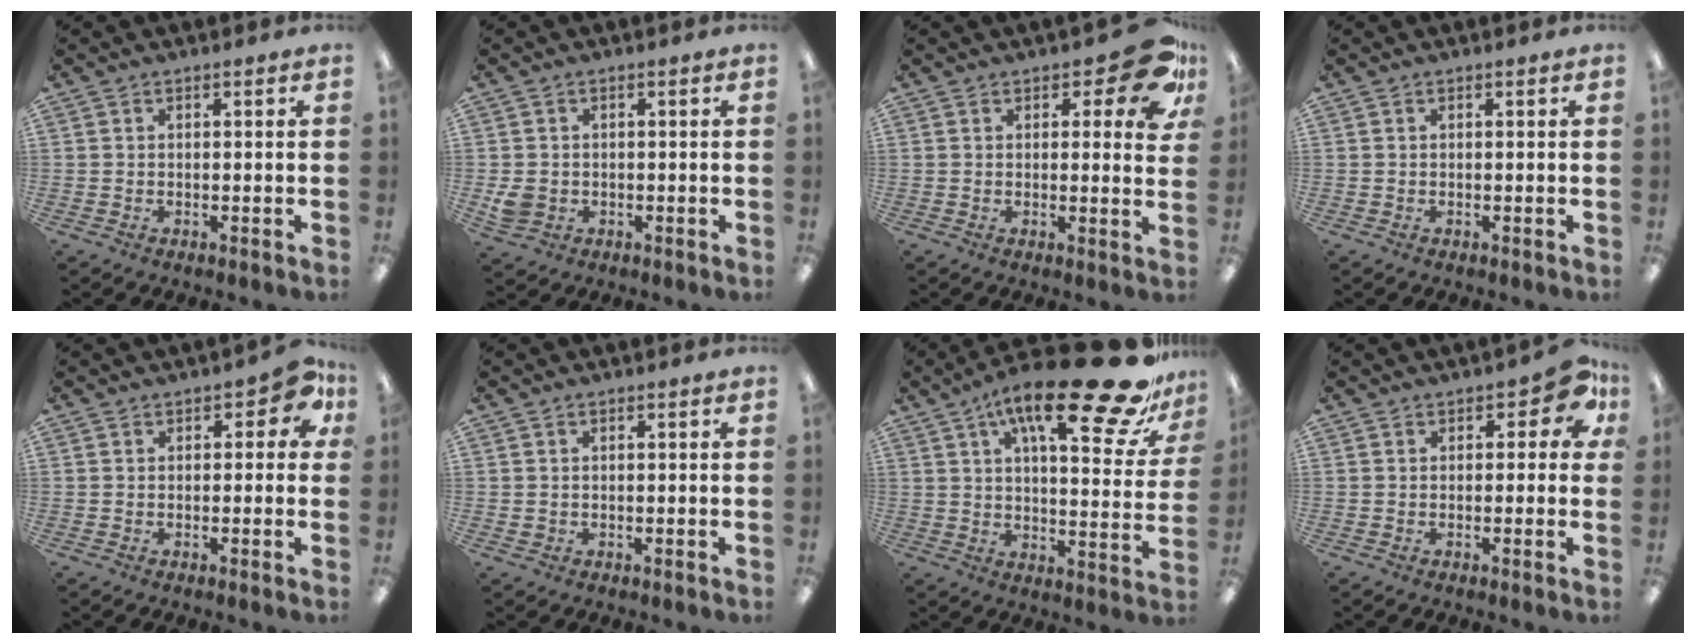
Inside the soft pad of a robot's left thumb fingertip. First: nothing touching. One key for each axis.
{"total": 3.6, "fx": -0.4, "fy": 3.2, "fz": 1.6, "tx": -0.018, "ty": -0.003, "tz": -0.010}
{"total": 10.6, "fx": 5.4, "fy": 4.2, "fz": 8.1, "tx": -0.092, "ty": -0.023, "tz": 0.089}
{"total": 0.0}
{"total": 5.5, "fx": 2.1, "fy": 2.9, "fz": 4.1, "tx": -0.040, "ty": -0.002, "tz": 0.031}
{"total": 0.8, "fx": 0.2, "fy": 0.7, "fz": 0.3, "tx": -0.006, "ty": 0.005, "tz": 0.003}
{"total": 26.3, "fx": 15.8, "fy": 7.1, "fz": 19.7, "tx": -0.292, "ty": -0.097, "tz": 0.246}
{"total": 6.4, "fx": 2.7, "fy": 3.3, "fz": 4.8, "tx": -0.054, "ty": -0.004, "tz": 0.043}